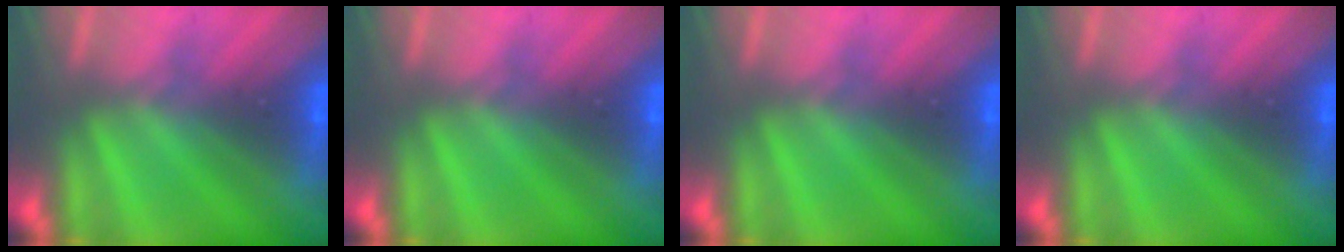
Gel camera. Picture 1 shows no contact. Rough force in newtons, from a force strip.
{"total": 0.0}
{"total": 0.0}
{"total": 0.0}